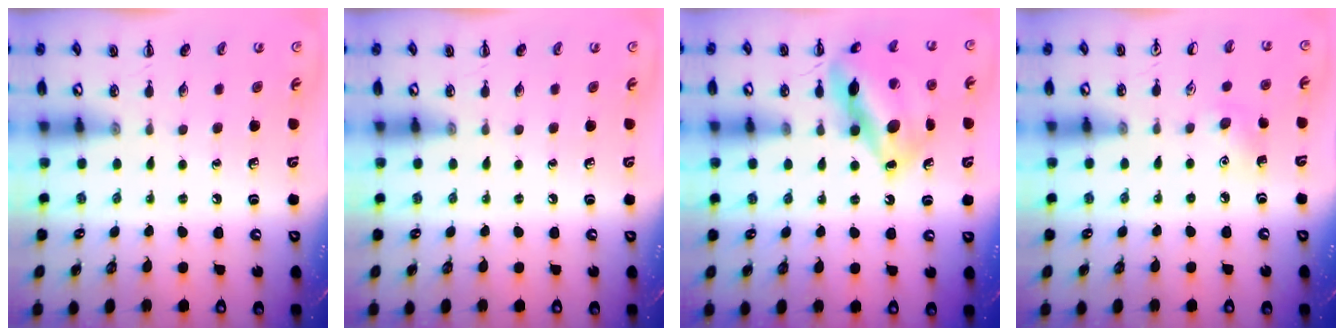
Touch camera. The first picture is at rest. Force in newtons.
{"total": 0.0}
{"total": 15.0, "press": 14.9, "slide": 1.3}
{"total": 6.6, "press": 6.4, "slide": 1.6}